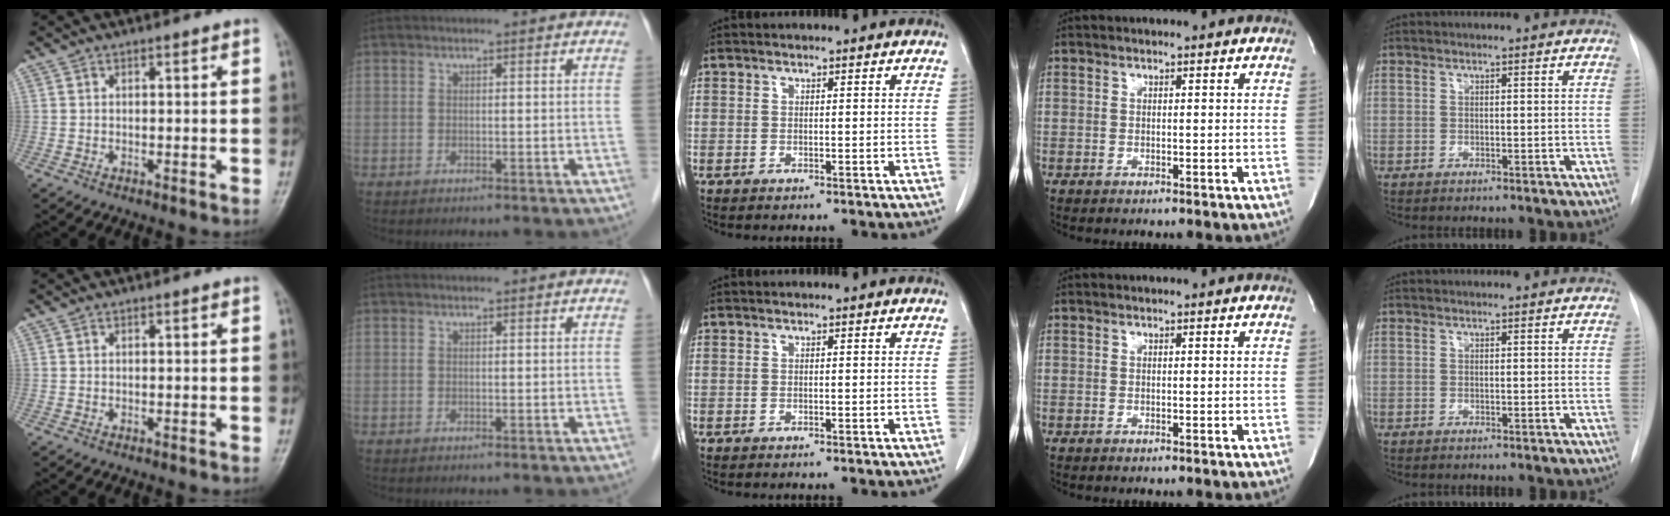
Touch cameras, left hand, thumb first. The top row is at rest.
{}